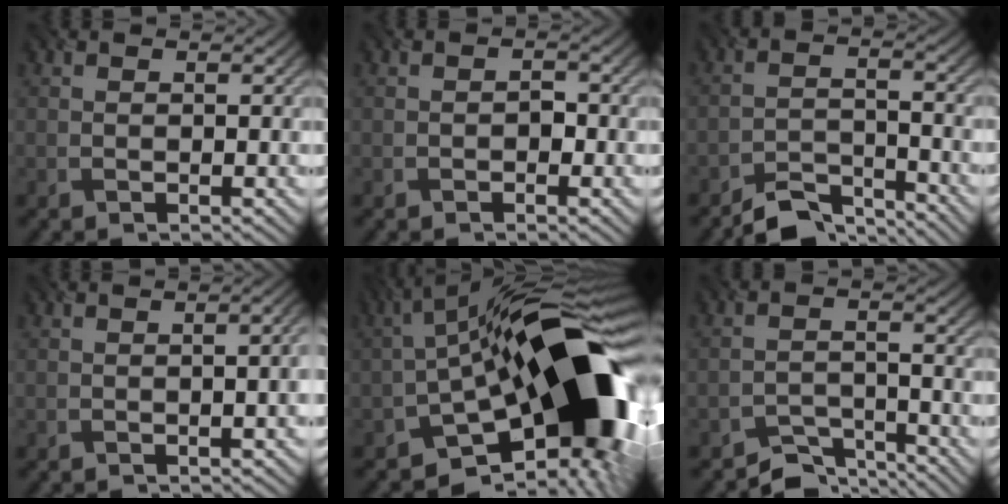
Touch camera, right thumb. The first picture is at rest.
{"total": 1.2, "force": [-0.5, 0.8, 0.7], "torque": [-0.010, 0.001, -0.011]}
{"total": 5.7, "force": [-5.2, 1.2, 1.9], "torque": [-0.037, -0.001, -0.097]}
{"total": 2.8, "force": [-0.6, 0.8, 2.6], "torque": [-0.027, 0.008, -0.011]}
{"total": 18.4, "force": [-4.9, 8.1, 15.8], "torque": [-0.211, 0.007, -0.090]}
{"total": 4.9, "force": [-4.5, 1.4, 1.4], "torque": [-0.021, 0.000, -0.079]}